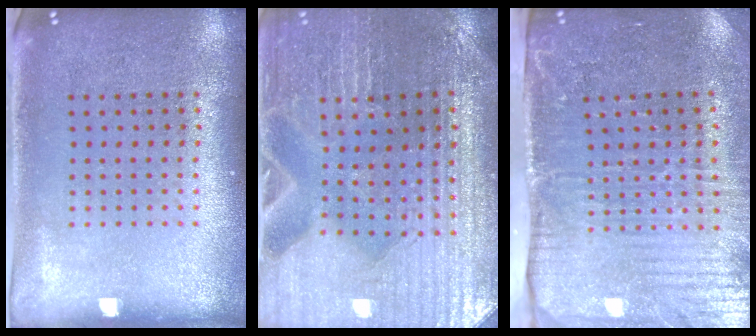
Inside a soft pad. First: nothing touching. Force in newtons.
{"total": 2.9, "press": 2.8, "slide": 0.3}
{"total": 4.5, "press": 3.7, "slide": 2.4}